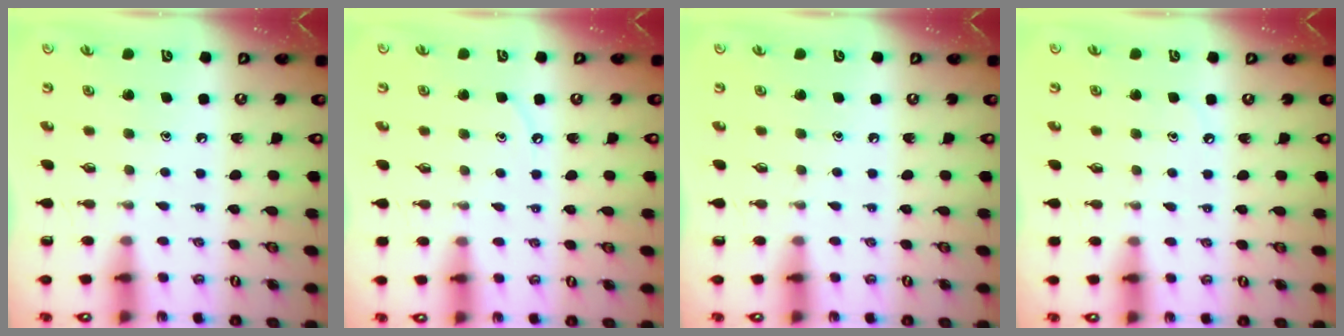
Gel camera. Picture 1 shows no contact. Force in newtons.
{"total": 3.2, "press": 3.2, "slide": 0.4}
{"total": 0.0}
{"total": 2.2, "press": 2.2, "slide": 0.3}